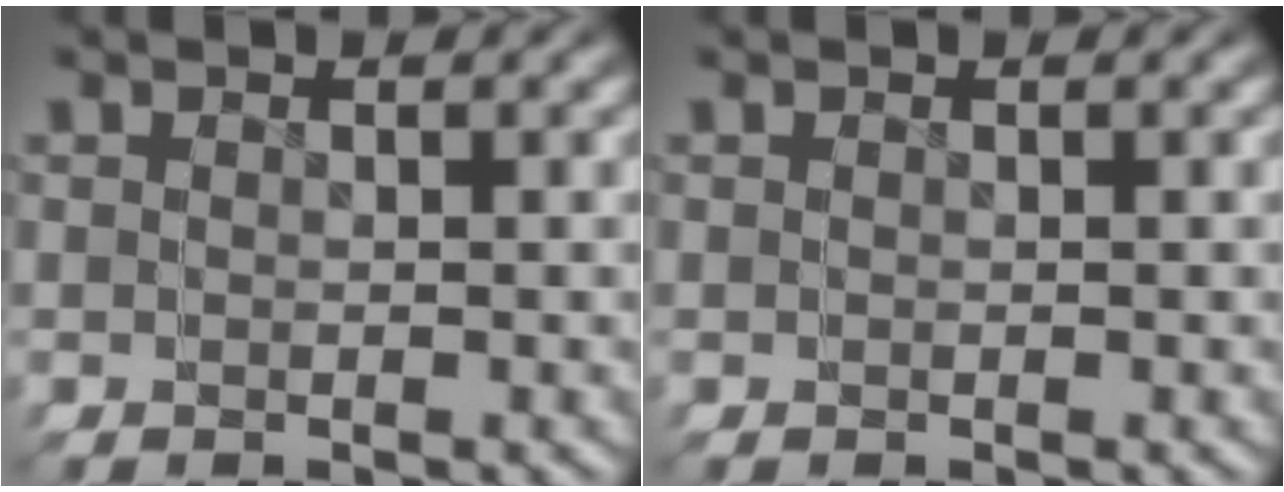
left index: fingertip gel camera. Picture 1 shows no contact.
{"total": 0.0}